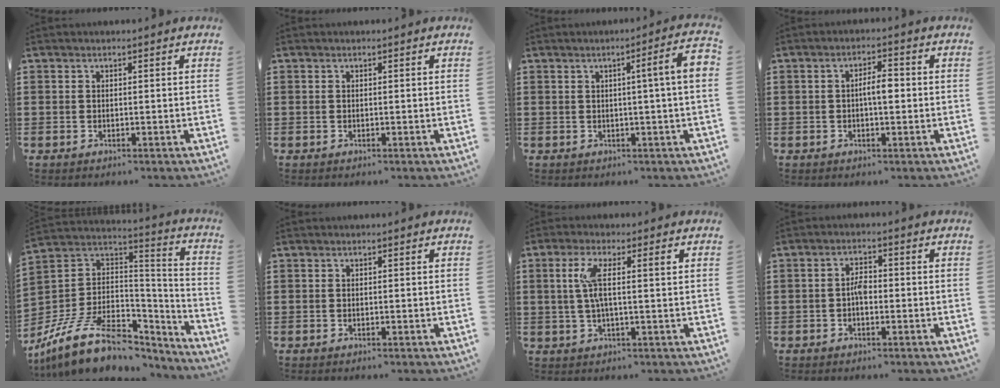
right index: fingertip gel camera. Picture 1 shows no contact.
{"total": 0.0}
{"total": 5.4, "force": [0.5, -0.5, 5.3], "torque": [-0.087, -0.011, 0.003]}
{"total": 3.3, "force": [-0.2, 0.6, 3.3], "torque": [-0.058, 0.001, -0.006]}
{"total": 13.1, "force": [-7.9, 6.4, 8.3], "torque": [-0.167, 0.021, -0.135]}
{"total": 0.0}
{"total": 5.2, "force": [0.9, 0.7, 5.0], "torque": [-0.104, -0.003, 0.010]}
{"total": 2.5, "force": [-0.5, 1.1, 2.2], "torque": [-0.042, 0.004, -0.010]}